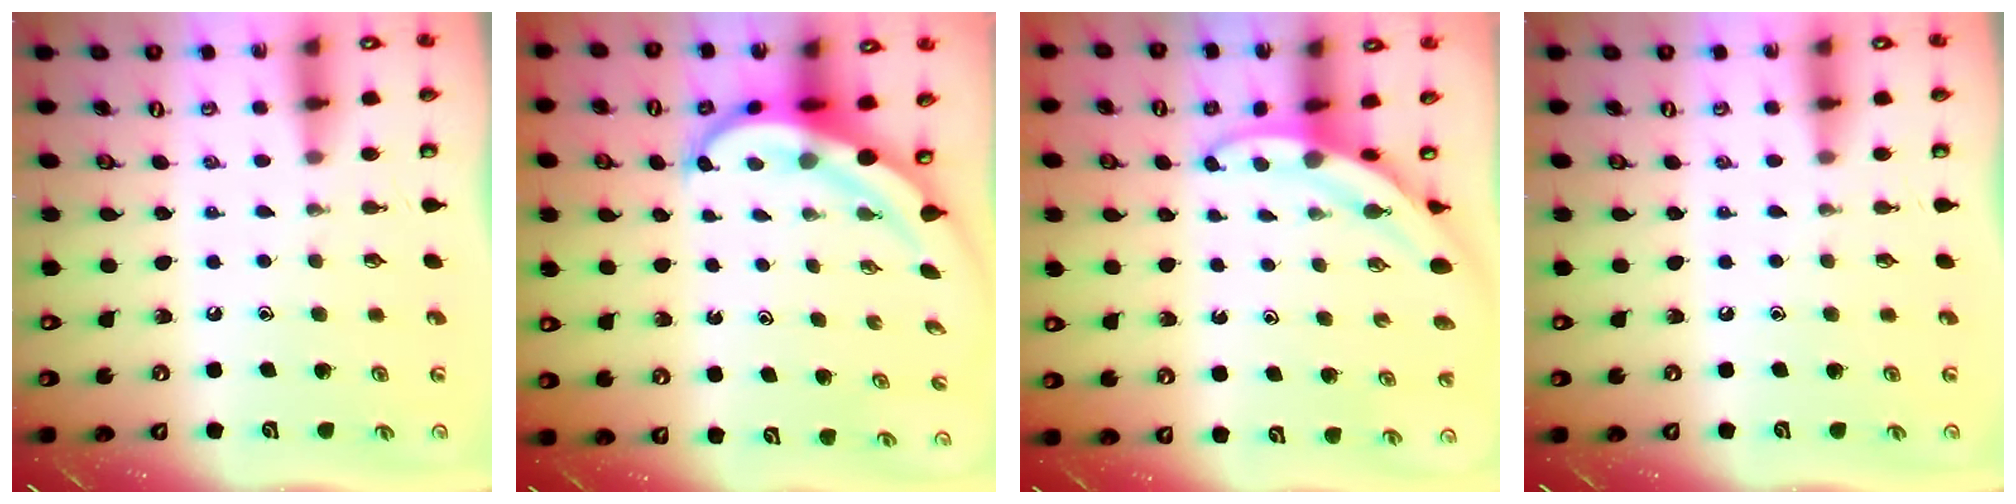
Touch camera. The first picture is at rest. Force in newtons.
{"total": 5.7, "press": 5.5, "slide": 1.6}
{"total": 3.6, "press": 3.6, "slide": 0.1}
{"total": 0.0}